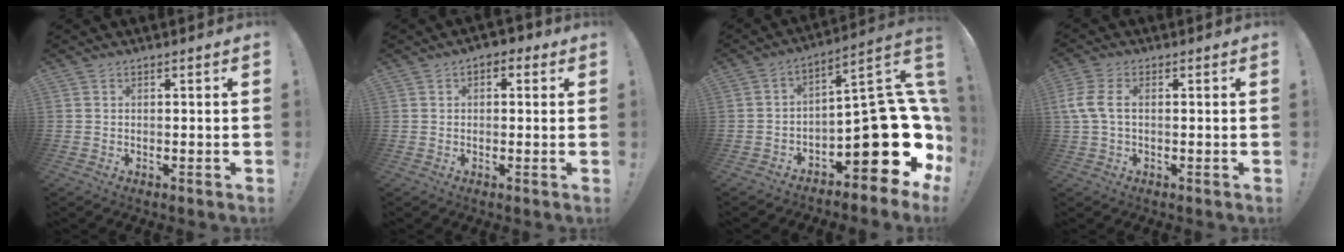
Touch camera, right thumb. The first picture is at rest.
{"total": 2.4, "force": [0.0, 1.9, 1.4], "torque": [-0.013, 0.006, -0.003]}
{"total": 20.6, "force": [-5.8, 8.8, 17.7], "torque": [-0.229, 0.018, -0.081]}
{"total": 6.3, "force": [0.2, 3.5, 5.2], "torque": [-0.125, 0.003, 0.005]}